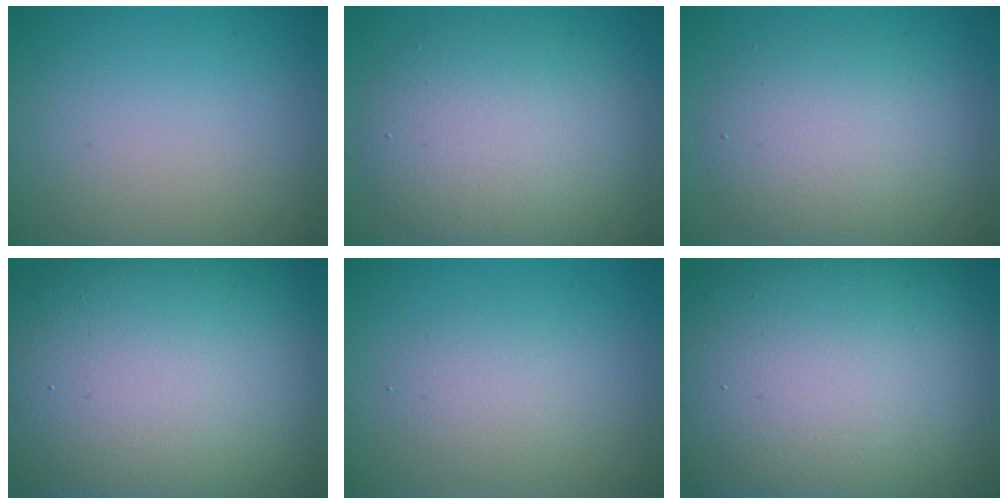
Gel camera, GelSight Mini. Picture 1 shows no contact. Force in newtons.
{"total": 7.7, "press": 7.7, "slide": 0.7}
{"total": 5.5, "press": 5.5, "slide": 0.4}
{"total": 20.1, "press": 20.0, "slide": 1.2}
{"total": 2.3, "press": 2.3, "slide": 0.2}
{"total": 21.2, "press": 21.1, "slide": 1.4}